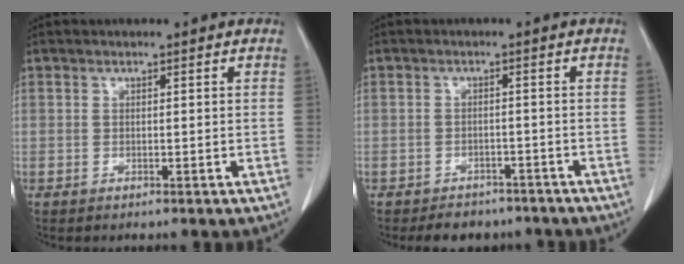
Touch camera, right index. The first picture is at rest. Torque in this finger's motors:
{"motor_torque": [-0.28, -0.27, 0.00, -0.05]}